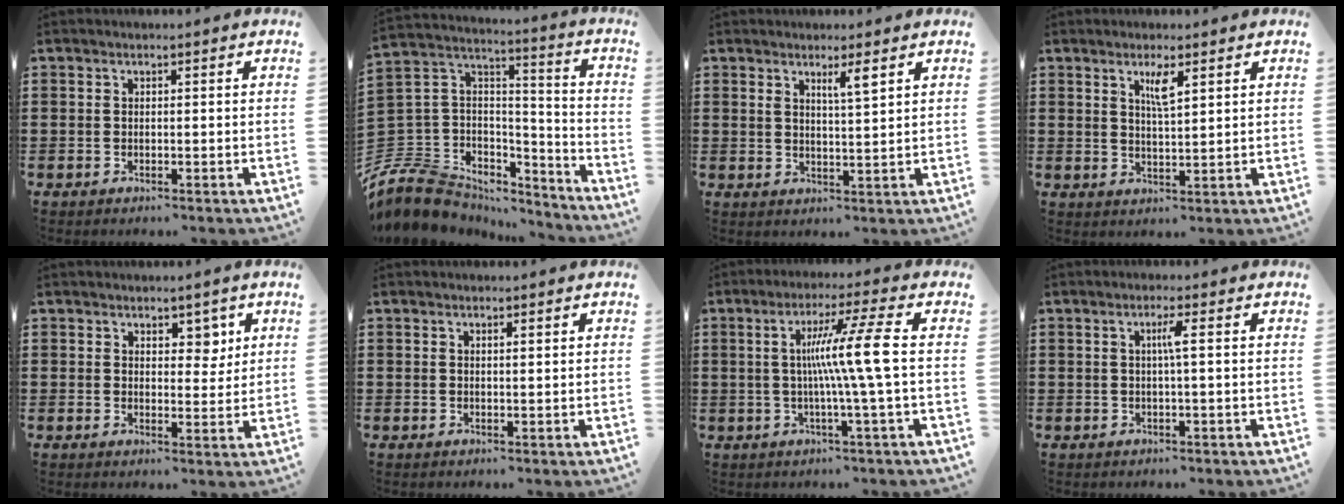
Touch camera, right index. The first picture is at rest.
{"total": 9.3, "force": [-6.3, 6.4, 2.1], "torque": [-0.088, -0.004, -0.125]}
{"total": 2.9, "force": [1.9, 0.3, 2.2], "torque": [-0.038, -0.003, 0.030]}
{"total": 3.3, "force": [1.8, 0.5, 2.7], "torque": [-0.050, 0.000, 0.028]}
{"total": 3.9, "force": [2.4, 2.5, 1.8], "torque": [-0.021, 0.000, 0.039]}
{"total": 0.6, "force": [0.4, 0.1, 0.5], "torque": [-0.011, 0.000, 0.008]}
{"total": 10.2, "force": [0.6, -1.1, 10.1], "torque": [-0.187, 0.000, -0.003]}
{"total": 2.3, "force": [0.2, -0.3, 2.2], "torque": [-0.043, -0.002, 0.000]}